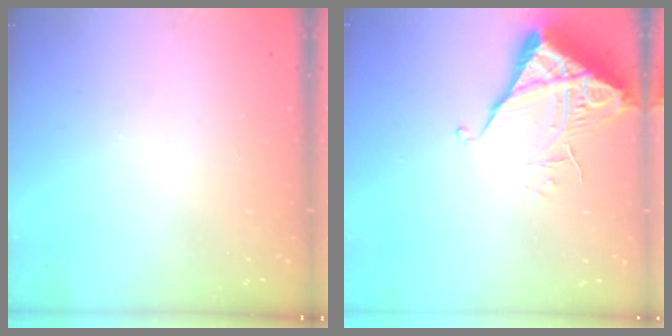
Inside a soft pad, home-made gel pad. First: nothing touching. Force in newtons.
{"total": 6.6, "press": 6.6, "slide": 0.4}